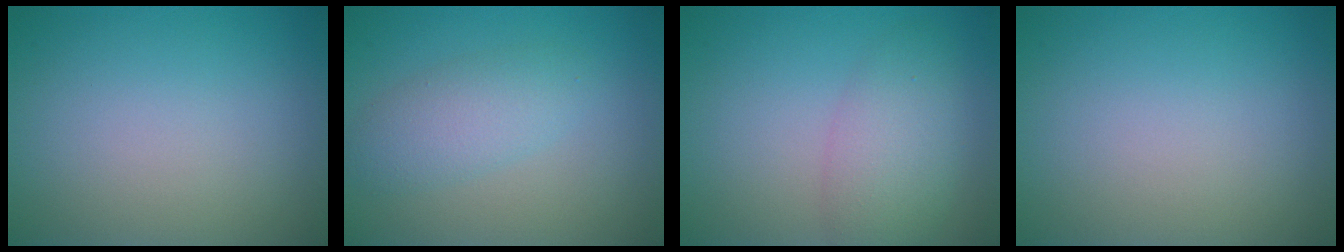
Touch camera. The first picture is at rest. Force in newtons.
{"total": 3.2, "press": 3.2, "slide": 0.1}
{"total": 4.0, "press": 4.0, "slide": 0.2}
{"total": 0.0}